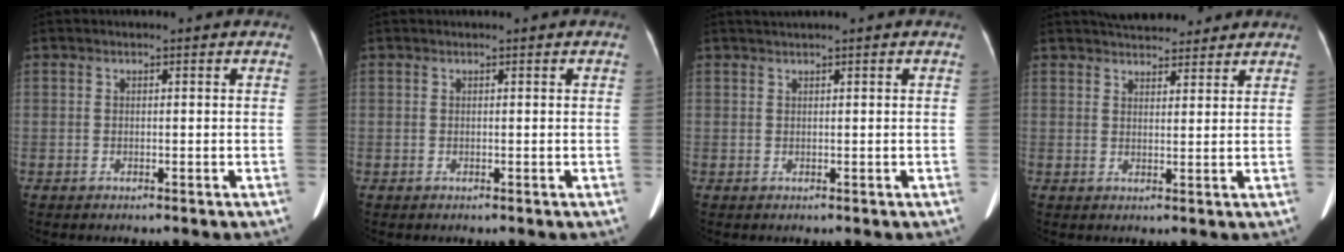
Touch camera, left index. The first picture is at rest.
{"total": 0.5, "force": [0.4, -0.1, 0.3], "torque": [-0.007, 0.007, 0.015]}
{"total": 1.1, "force": [1.0, -0.4, 0.4], "torque": [-0.010, 0.007, 0.024]}
{"total": 8.6, "force": [7.8, 2.5, 2.9], "torque": [-0.042, 0.017, 0.109]}